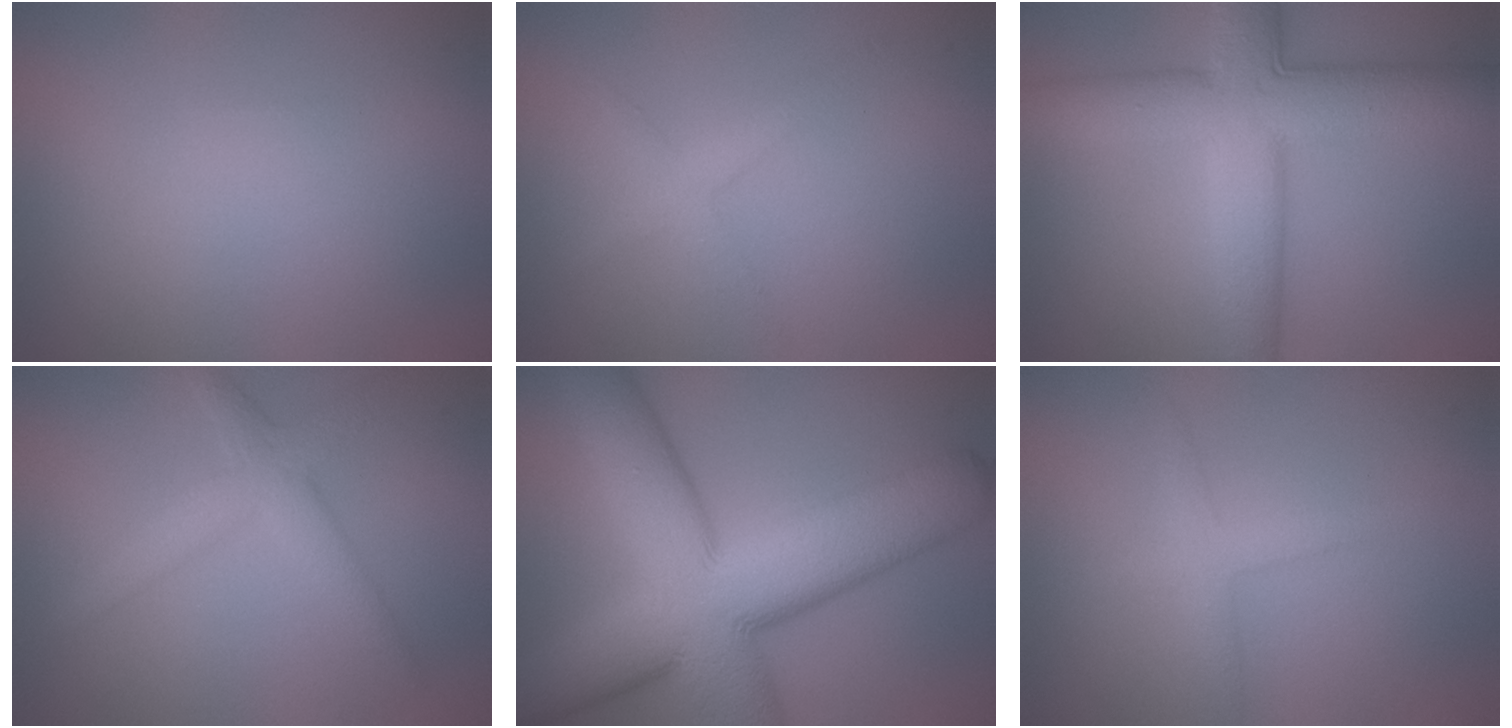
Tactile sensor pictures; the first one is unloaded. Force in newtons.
{"total": 1.8, "press": 1.8, "slide": 0.0}
{"total": 8.6, "press": 8.6, "slide": 0.5}
{"total": 3.2, "press": 3.2, "slide": 0.1}
{"total": 15.2, "press": 15.2, "slide": 0.9}
{"total": 1.9, "press": 1.9, "slide": 0.1}